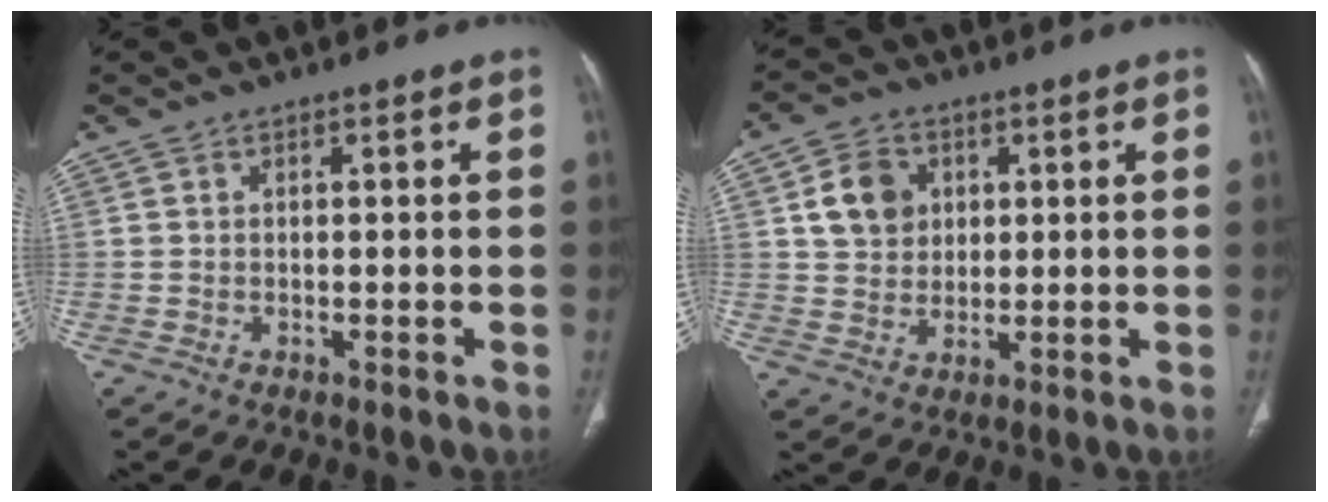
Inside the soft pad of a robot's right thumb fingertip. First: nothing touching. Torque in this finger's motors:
{"motor_torque": [-0.03, -0.05, 0.53, -0.21, 0.04]}